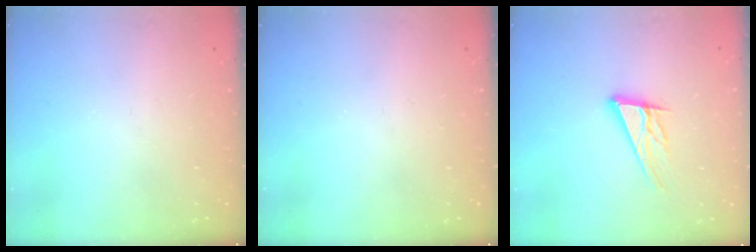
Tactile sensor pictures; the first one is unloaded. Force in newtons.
{"total": 0.0}
{"total": 13.0, "press": 12.7, "slide": 2.8}